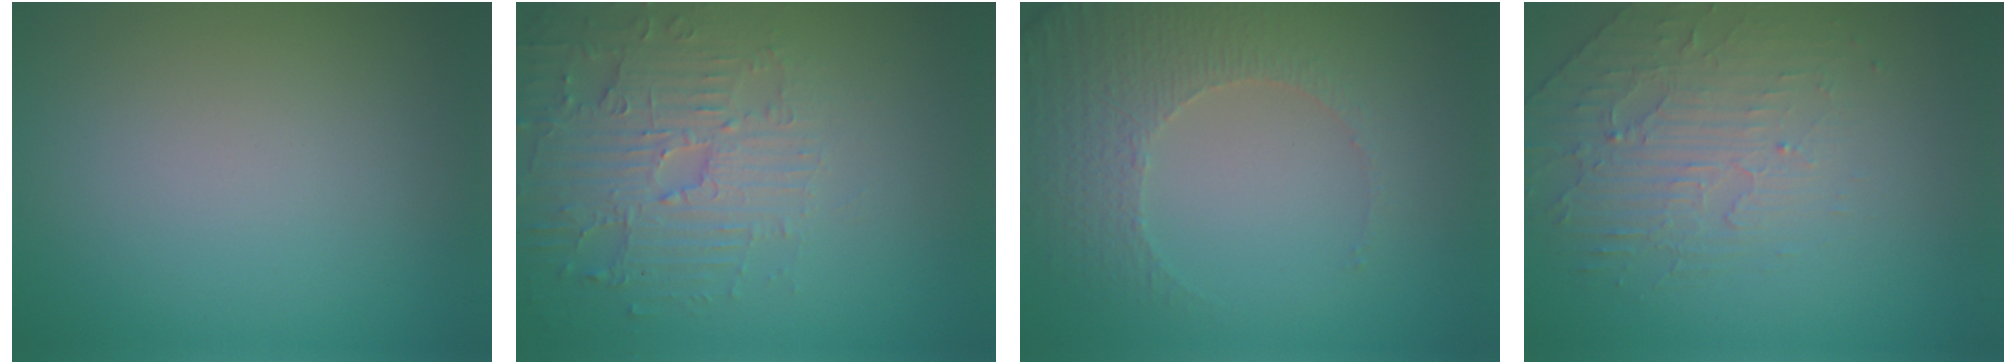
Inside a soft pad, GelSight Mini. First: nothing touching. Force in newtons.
{"total": 4.8, "press": 4.1, "slide": 2.6}
{"total": 4.8, "press": 3.5, "slide": 3.4}
{"total": 2.5, "press": 1.8, "slide": 1.6}